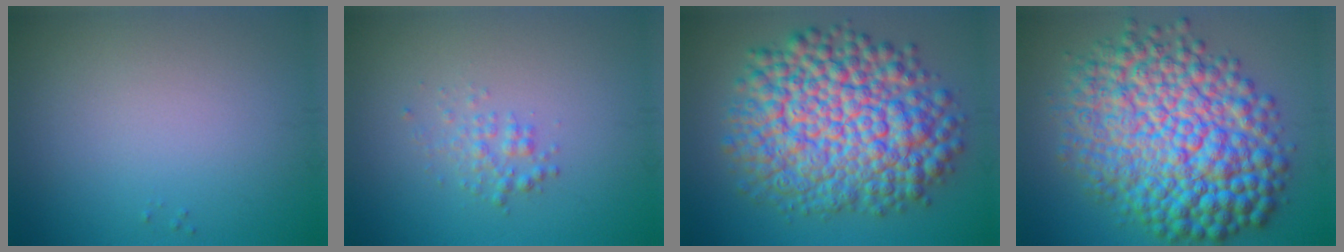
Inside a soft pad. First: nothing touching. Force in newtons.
{"total": 1.5, "press": 1.5, "slide": 0.0}
{"total": 12.8, "press": 12.8, "slide": 0.3}
{"total": 13.8, "press": 13.8, "slide": 0.0}